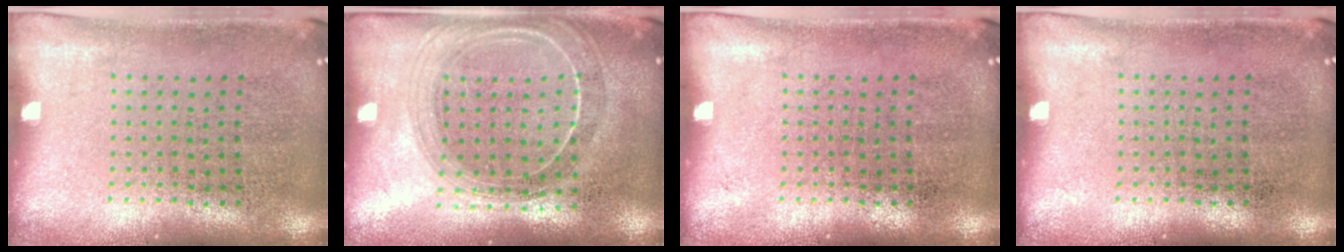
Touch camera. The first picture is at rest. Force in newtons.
{"total": 1.9, "press": 1.7, "slide": 0.8}
{"total": 0.0}
{"total": 0.0}